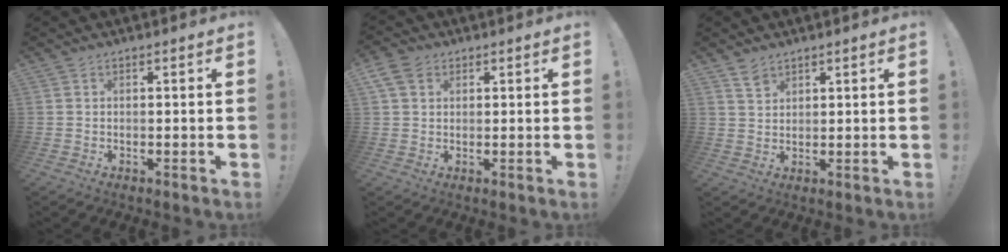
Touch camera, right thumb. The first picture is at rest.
{"total": 5.8, "force": [2.5, 4.3, 3.0], "torque": [-0.049, 0.001, 0.051]}
{"total": 3.7, "force": [2.8, 1.9, 1.4], "torque": [-0.014, -0.019, 0.052]}